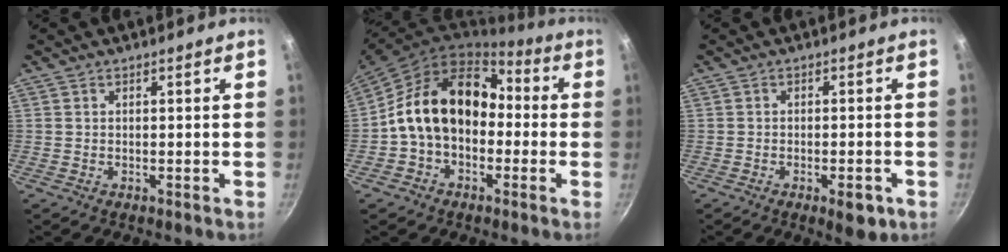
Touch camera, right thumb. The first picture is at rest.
{"total": 16.5, "force": [-0.7, 12.2, 11.2], "torque": [-0.156, 0.060, -0.027]}
{"total": 4.9, "force": [-2.2, 2.0, 3.8], "torque": [-0.045, 0.013, -0.025]}